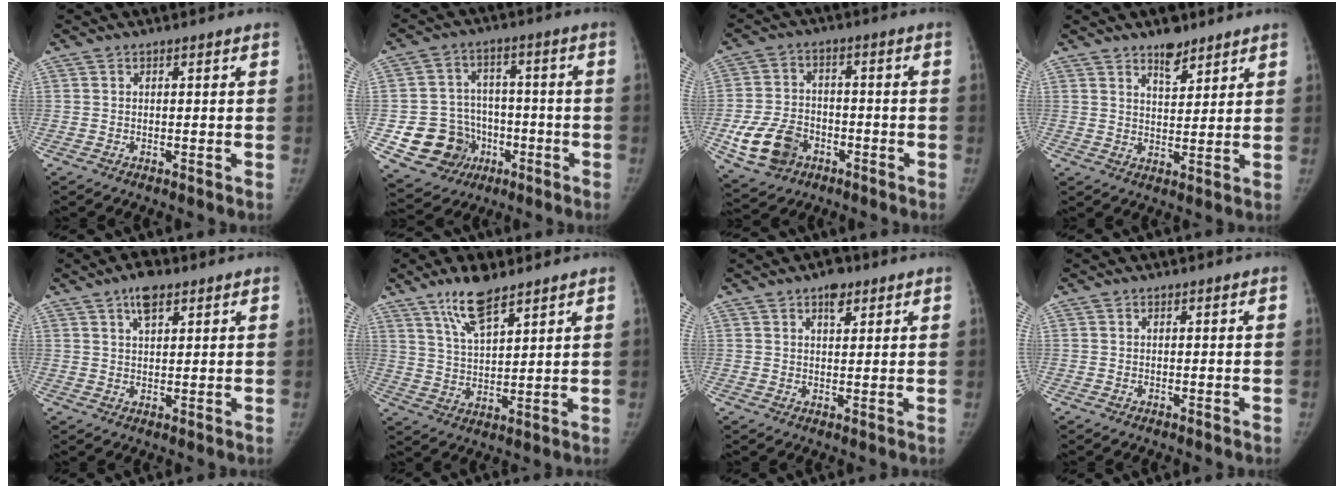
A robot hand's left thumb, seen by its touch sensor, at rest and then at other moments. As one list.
[{"total": 12.9, "force": [-4.0, 11.6, 3.9], "torque": [-0.042, 0.035, -0.051]}, {"total": 10.9, "force": [-4.3, 8.2, 5.8], "torque": [-0.100, 0.020, -0.069]}, {"total": 5.3, "force": [4.0, 2.3, 2.5], "torque": [-0.020, -0.030, 0.068]}, {"total": 4.8, "force": [2.9, 2.2, 3.1], "torque": [-0.043, -0.008, 0.047]}, {"total": 8.9, "force": [6.4, 2.7, 5.6], "torque": [-0.093, -0.035, 0.123]}, {"total": 3.8, "force": [2.3, 2.0, 2.2], "torque": [-0.018, -0.010, 0.033]}, {"total": 0.0}]